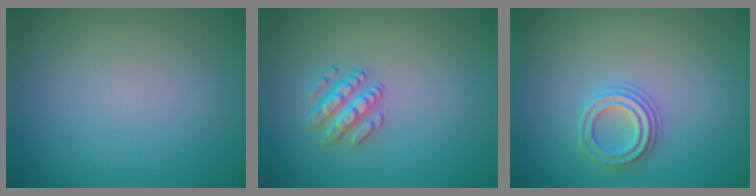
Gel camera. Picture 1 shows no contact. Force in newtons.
{"total": 2.4, "press": 2.3, "slide": 0.6}
{"total": 2.3, "press": 2.2, "slide": 0.8}